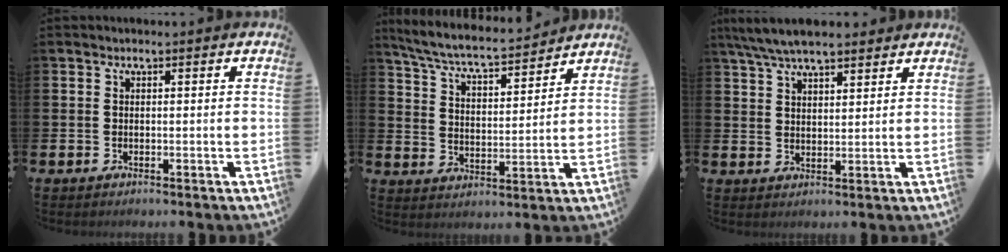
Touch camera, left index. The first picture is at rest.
{"total": 6.5, "force": [6.1, 0.6, 2.1], "torque": [-0.064, -0.047, 0.102]}
{"total": 6.2, "force": [5.7, 1.1, 2.2], "torque": [-0.059, -0.013, 0.106]}